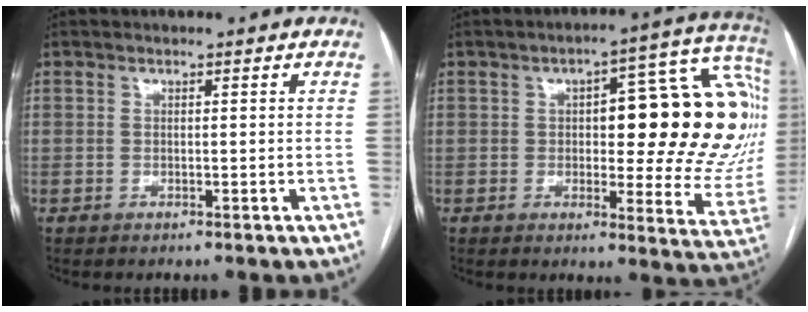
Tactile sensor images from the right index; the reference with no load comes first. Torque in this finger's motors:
{"motor_torque": [0.90, -0.28, 0.32, 0.06]}